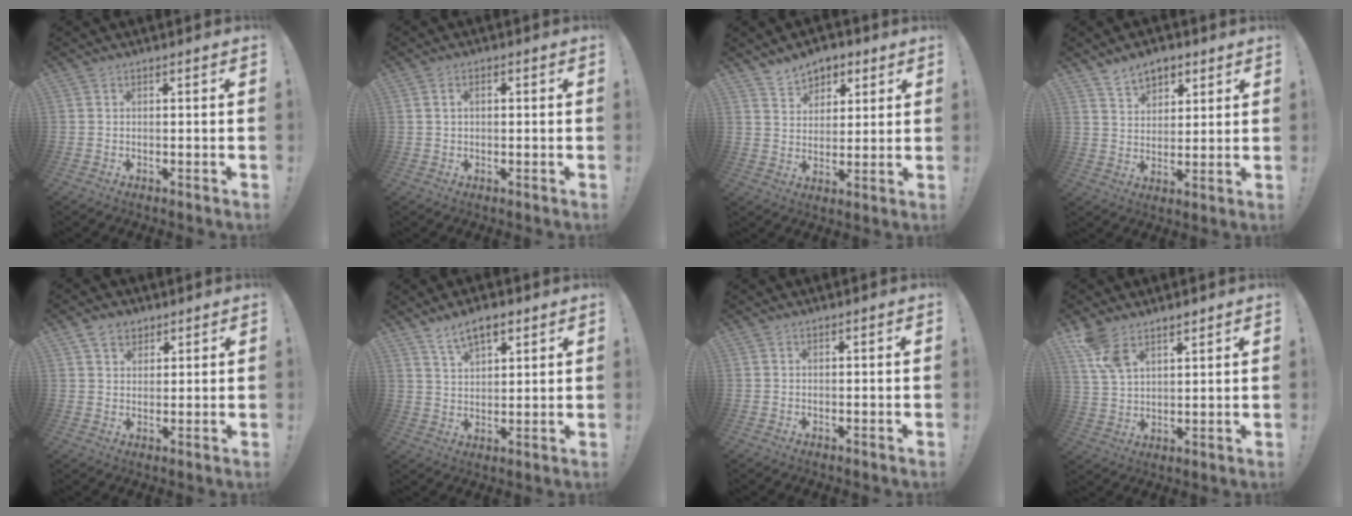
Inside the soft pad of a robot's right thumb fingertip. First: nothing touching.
{"total": 1.8, "force": [0.1, 1.1, 1.3], "torque": [-0.018, 0.003, 0.000]}
{"total": 7.5, "force": [5.2, 5.4, 0.7], "torque": [-0.015, -0.038, 0.102]}
{"total": 7.6, "force": [5.3, 4.9, 2.3], "torque": [-0.037, -0.028, 0.100]}
{"total": 5.8, "force": [3.6, 4.2, 1.8], "torque": [-0.026, -0.013, 0.067]}
{"total": 8.3, "force": [5.5, 4.0, 4.7], "torque": [-0.079, -0.018, 0.101]}
{"total": 0.0}
{"total": 8.1, "force": [6.0, 3.7, 4.1], "torque": [-0.069, -0.031, 0.116]}